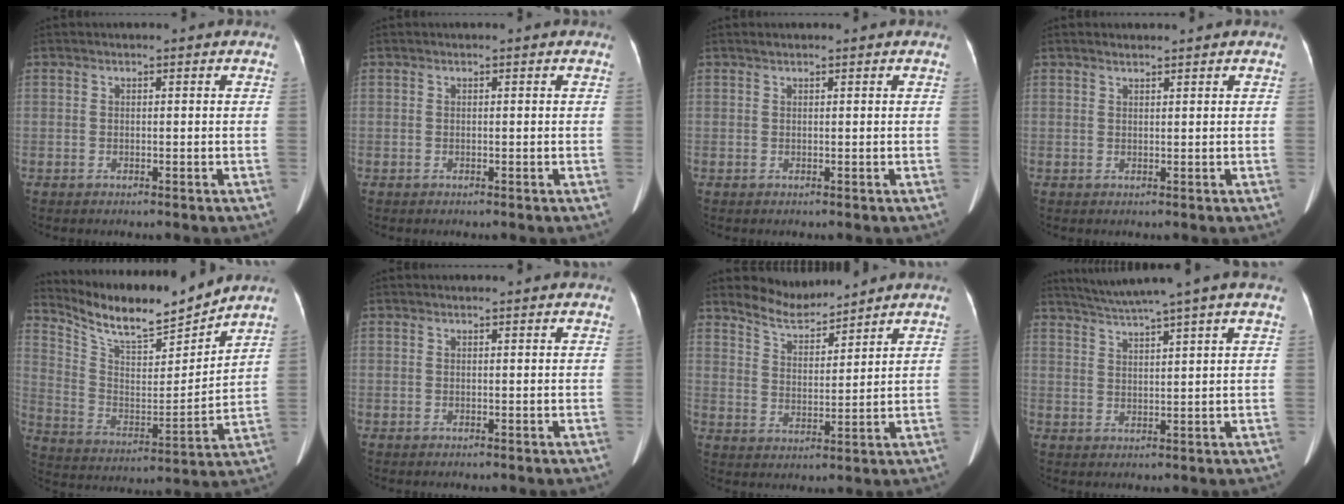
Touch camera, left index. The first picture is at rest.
{"total": 0.0}
{"total": 0.0}
{"total": 0.7, "force": [0.6, 0.1, 0.2], "torque": [-0.008, -0.001, 0.015]}
{"total": 14.2, "force": [13.3, 0.9, 5.0], "torque": [-0.107, -0.018, 0.239]}
{"total": 1.4, "force": [1.3, 0.2, 0.4], "torque": [-0.011, 0.014, 0.016]}
{"total": 5.7, "force": [5.6, 0.8, 0.5], "torque": [-0.019, -0.005, 0.113]}
{"total": 8.0, "force": [6.6, -2.0, 3.9], "torque": [-0.069, 0.014, 0.103]}